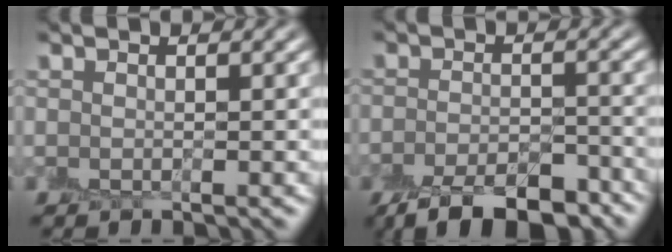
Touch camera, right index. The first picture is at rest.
{"total": 8.4, "force": [-6.2, 3.1, 4.7], "torque": [-0.070, -0.018, -0.097]}